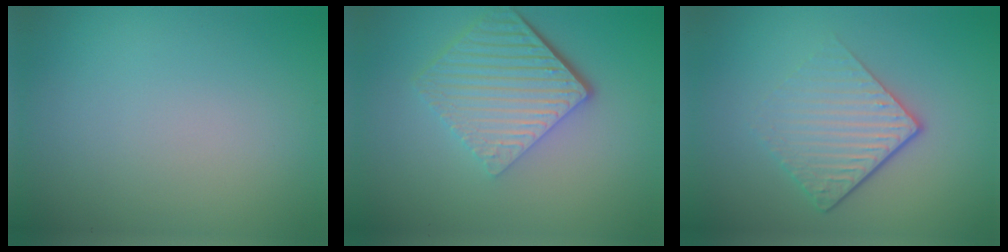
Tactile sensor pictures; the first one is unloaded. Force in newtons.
{"total": 6.7, "press": 4.4, "slide": 5.1}
{"total": 4.4, "press": 2.9, "slide": 3.3}